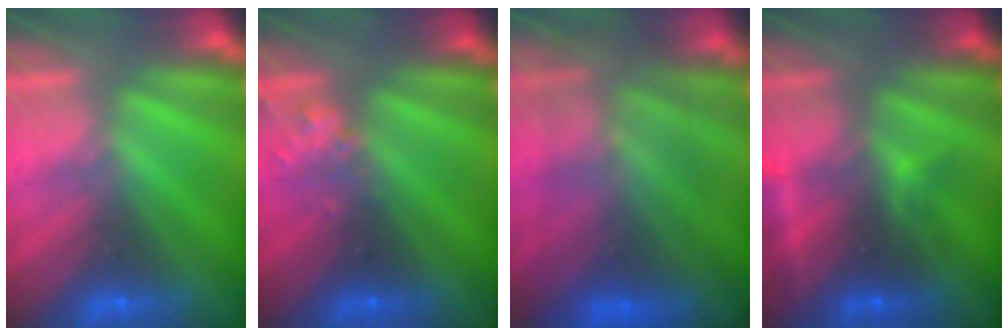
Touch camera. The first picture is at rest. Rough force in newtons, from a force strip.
{"total": 2.4}
{"total": 5.5}
{"total": 2.5}